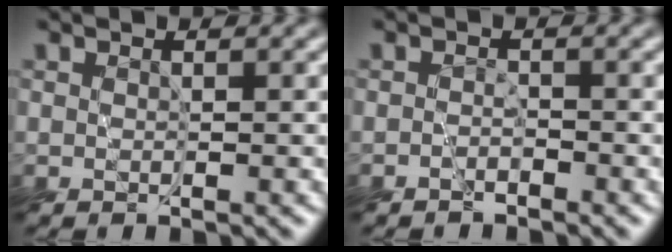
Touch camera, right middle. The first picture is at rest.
{"total": 1.0, "force": [-0.9, 0.4, 0.3], "torque": [-0.004, 0.000, -0.020]}